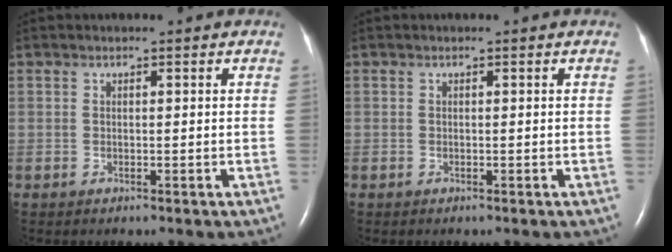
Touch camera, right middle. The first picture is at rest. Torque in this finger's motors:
{"motor_torque": [-0.14, -0.17, -0.38, -0.21]}